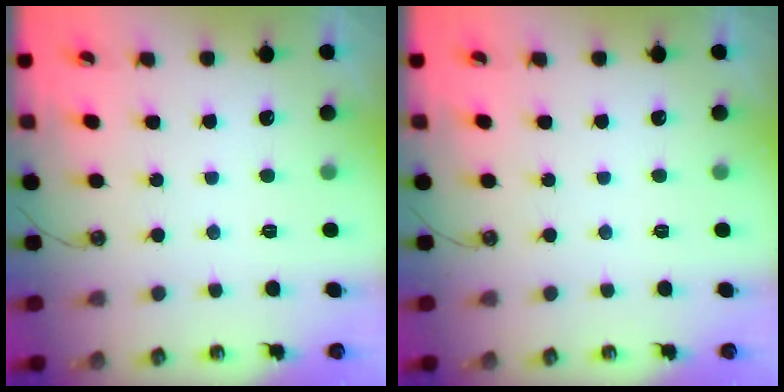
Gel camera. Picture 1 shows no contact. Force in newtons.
{"total": 0.0}